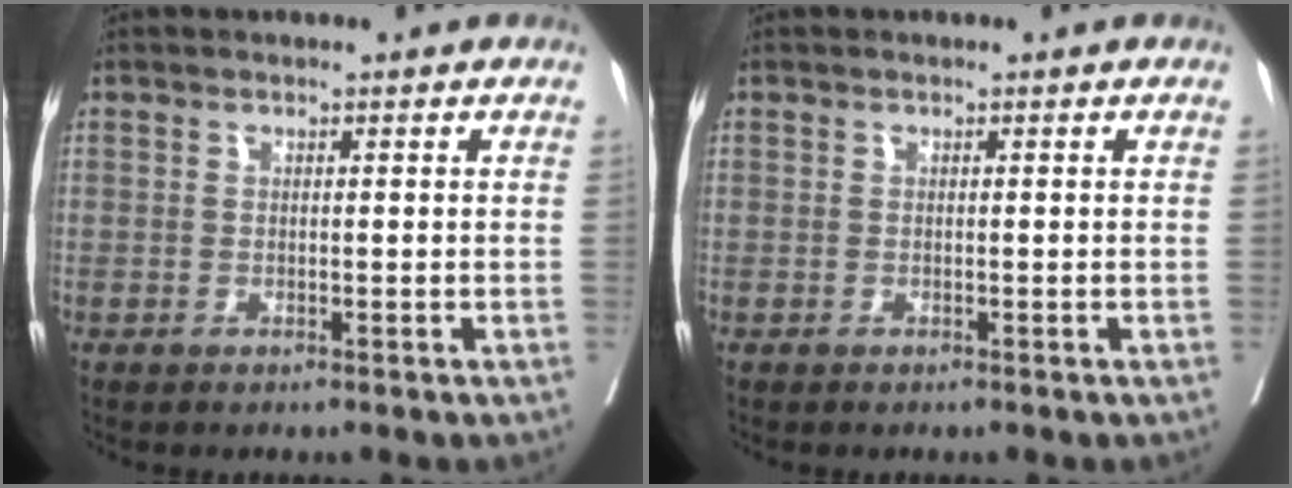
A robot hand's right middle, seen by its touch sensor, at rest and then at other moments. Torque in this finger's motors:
{"motor_torque": [-0.19, 0.16, -0.01, 0.01]}